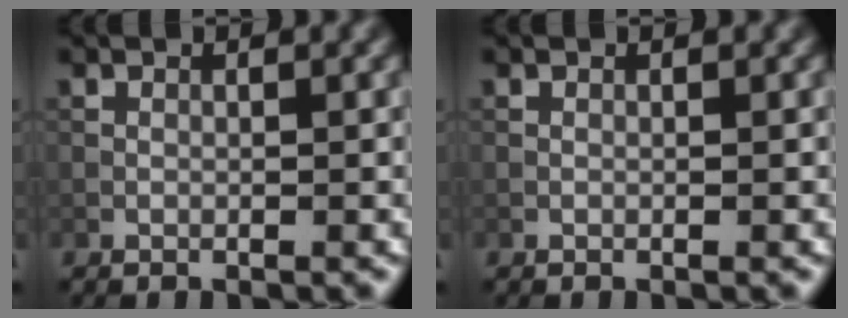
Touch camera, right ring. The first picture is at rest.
{"total": 0.0}